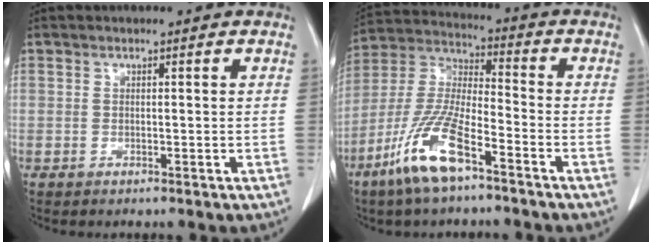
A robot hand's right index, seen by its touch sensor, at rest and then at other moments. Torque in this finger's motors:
{"motor_torque": [1.79, -0.34, 0.40, 0.21]}